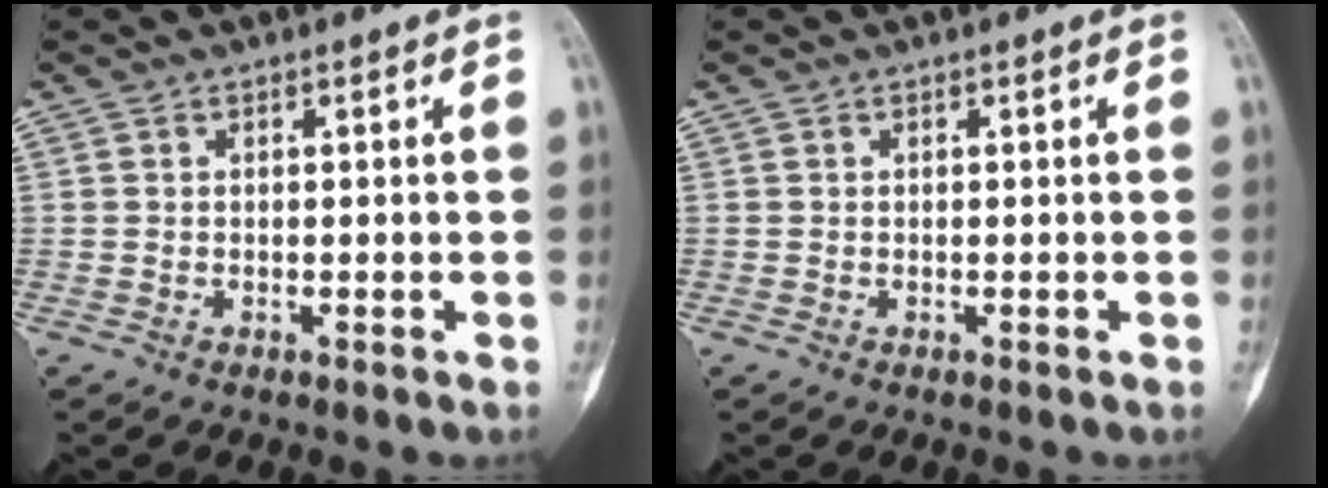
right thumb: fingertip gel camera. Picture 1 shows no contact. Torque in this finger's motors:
{"motor_torque": [0.00, 0.00, 0.00, 0.00, 0.01]}